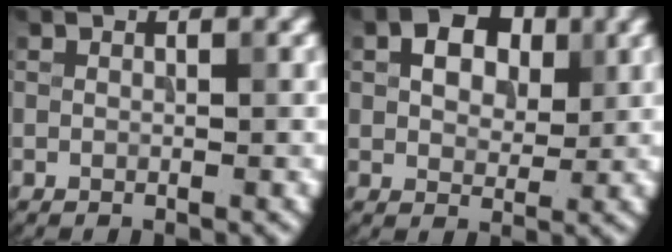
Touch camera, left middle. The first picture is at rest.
{"total": 4.3, "force": [1.4, 3.0, 2.7], "torque": [-0.047, 0.006, 0.017]}